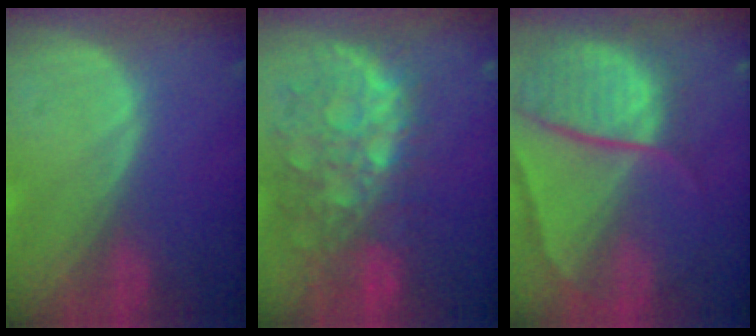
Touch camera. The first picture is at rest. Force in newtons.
{"total": 11.2, "press": 9.8, "slide": 5.4}
{"total": 10.6, "press": 8.8, "slide": 5.9}